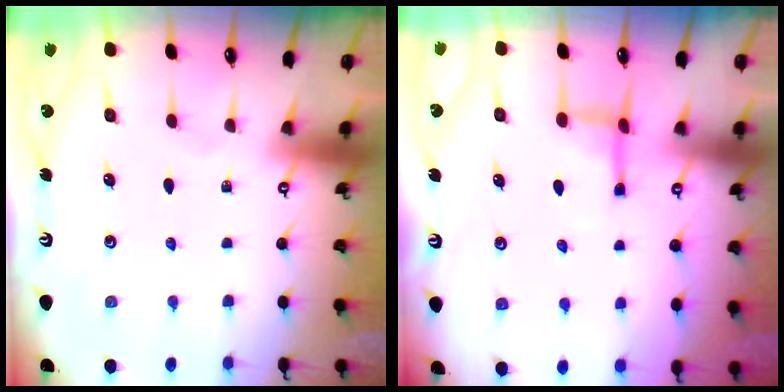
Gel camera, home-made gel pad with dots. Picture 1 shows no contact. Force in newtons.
{"total": 4.4, "press": 4.3, "slide": 0.9}